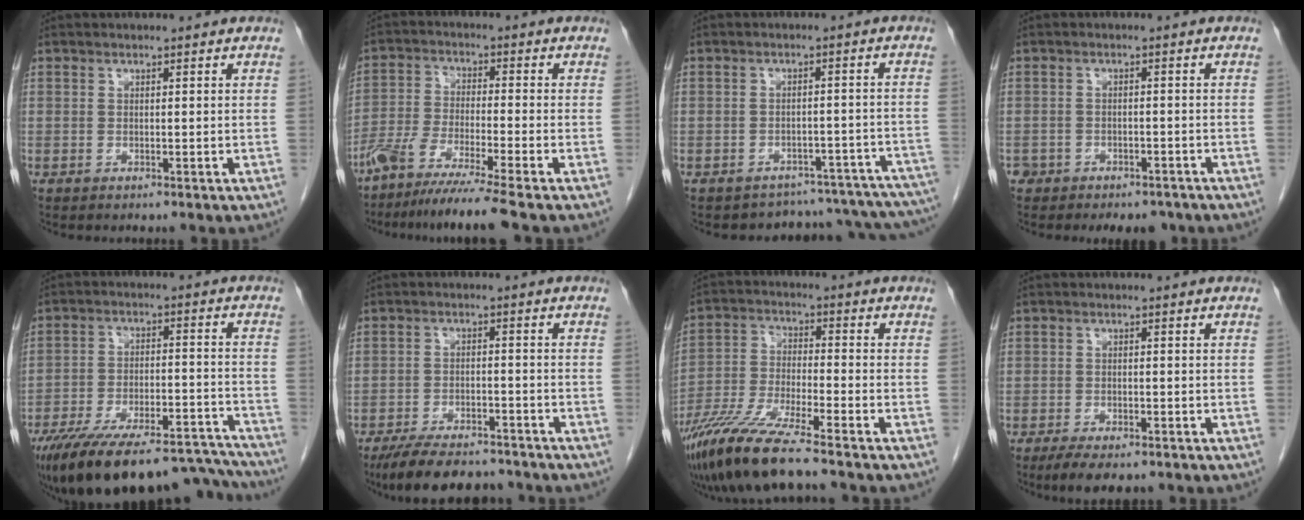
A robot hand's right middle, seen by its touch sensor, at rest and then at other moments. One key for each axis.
{"total": 8.8, "fx": -7.1, "fy": -1.4, "fz": 5.1, "tx": -0.091, "ty": -0.034, "tz": -0.130}
{"total": 14.9, "fx": -14.2, "fy": 4.3, "fz": 1.9, "tx": 0.002, "ty": 0.047, "tz": -0.154}
{"total": 6.3, "fx": -4.9, "fy": 3.6, "fz": 1.5, "tx": -0.016, "ty": 0.016, "tz": -0.065}
{"total": 24.8, "fx": -21.9, "fy": 5.2, "fz": 10.4, "tx": -0.153, "ty": -0.003, "tz": -0.322}
{"total": 12.1, "fx": -10.5, "fy": 3.2, "fz": 5.1, "tx": -0.082, "ty": -0.004, "tz": -0.159}
{"total": 11.7, "fx": -9.1, "fy": 0.0, "fz": 7.3, "tx": -0.150, "ty": -0.034, "tz": -0.172}
{"total": 5.5, "fx": -4.1, "fy": 1.9, "fz": 3.1, "tx": -0.049, "ty": -0.009, "tz": -0.060}